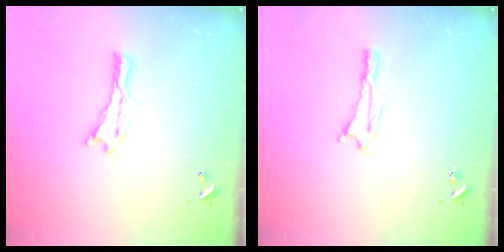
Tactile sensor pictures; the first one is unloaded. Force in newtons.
{"total": 1.0, "press": 1.0, "slide": 0.1}